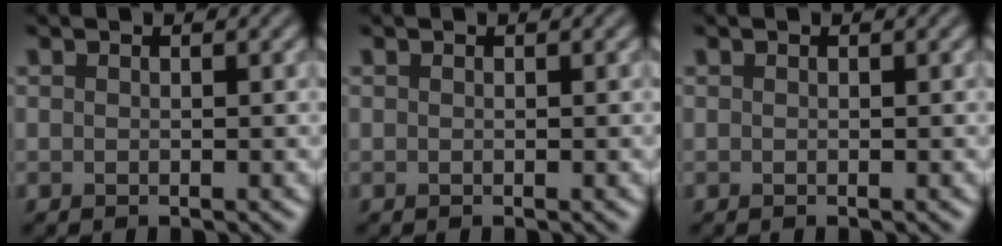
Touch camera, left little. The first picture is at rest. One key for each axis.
{"total": 0.0}
{"total": 0.0}